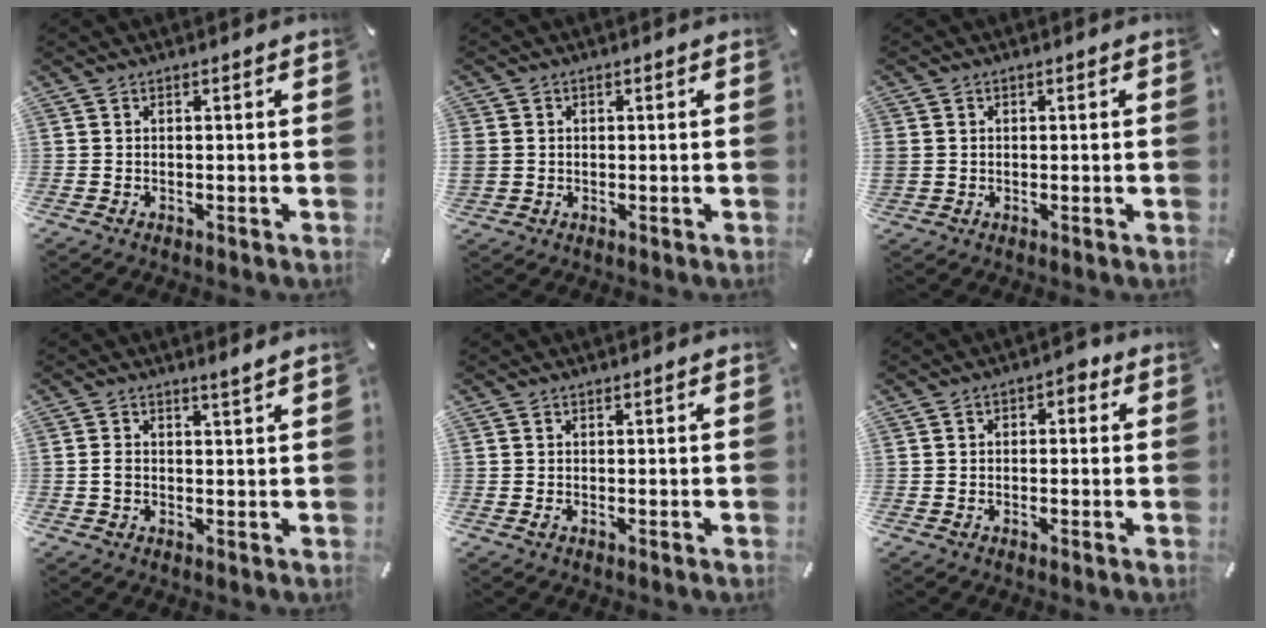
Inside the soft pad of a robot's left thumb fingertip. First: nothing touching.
{"total": 2.8, "force": [0.2, 2.7, 0.8], "torque": [-0.014, 0.005, 0.004]}
{"total": 2.0, "force": [0.1, 1.9, 0.5], "torque": [-0.009, 0.004, 0.002]}
{"total": 1.9, "force": [0.7, 0.6, 1.6], "torque": [-0.033, 0.002, 0.011]}
{"total": 0.0}
{"total": 2.3, "force": [-0.7, 1.7, 1.4], "torque": [-0.021, 0.010, -0.019]}